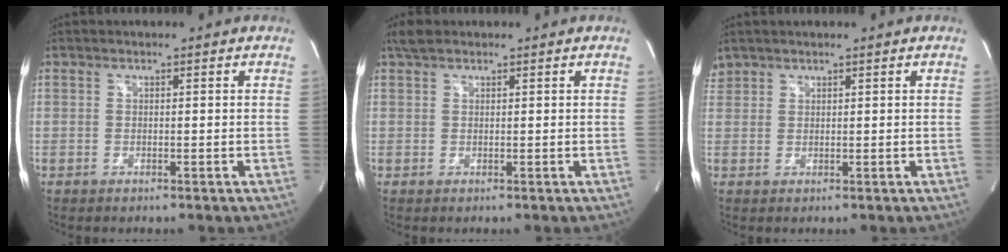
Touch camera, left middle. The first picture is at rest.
{"total": 2.0, "force": [1.6, 0.9, 0.8], "torque": [-0.019, 0.013, 0.029]}
{"total": 1.7, "force": [1.6, 0.7, 0.0], "torque": [-0.004, 0.014, 0.032]}